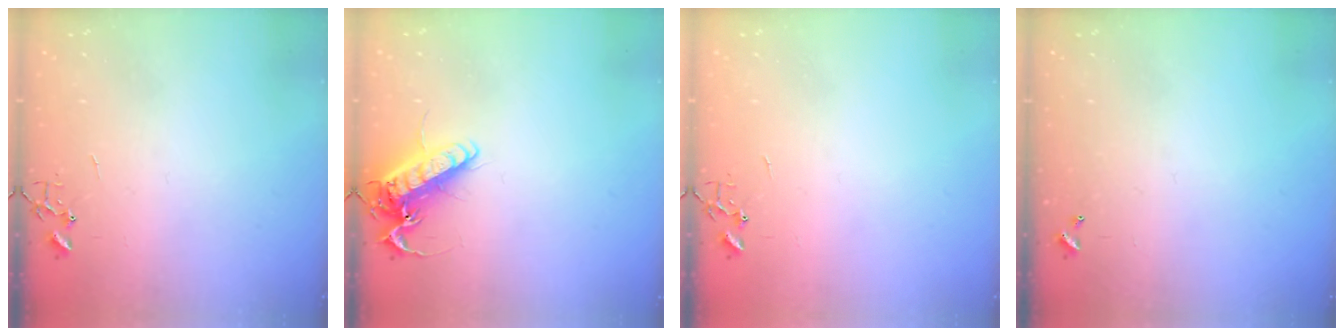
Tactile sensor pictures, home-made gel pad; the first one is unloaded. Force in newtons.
{"total": 14.8, "press": 14.6, "slide": 2.4}
{"total": 0.0}
{"total": 0.0}